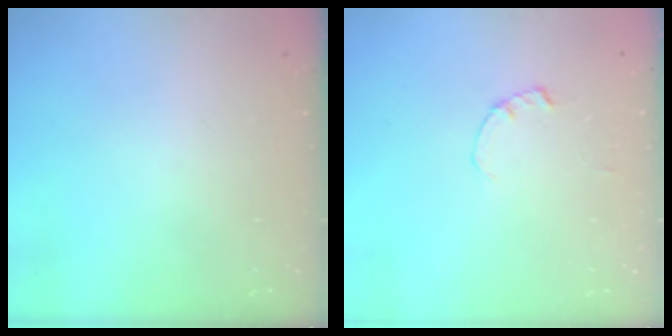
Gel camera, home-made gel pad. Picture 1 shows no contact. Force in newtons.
{"total": 0.0}